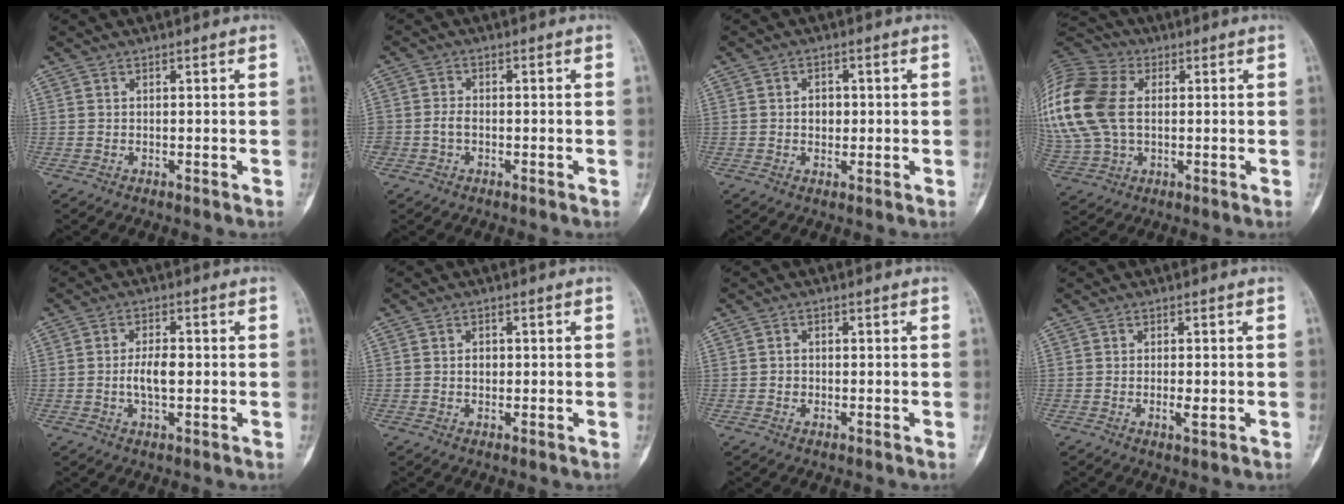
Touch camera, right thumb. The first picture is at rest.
{"total": 2.4, "force": [-0.7, 1.7, 1.4], "torque": [-0.022, 0.009, -0.014]}
{"total": 3.0, "force": [0.0, 2.4, 1.9], "torque": [-0.009, 0.004, 0.000]}
{"total": 23.8, "force": [3.3, 16.3, 17.0], "torque": [-0.425, 0.024, 0.068]}
{"total": 5.2, "force": [-0.4, 2.5, 4.5], "torque": [-0.083, 0.005, -0.008]}
{"total": 1.7, "force": [0.1, 1.3, 1.1], "torque": [-0.006, 0.003, 0.002]}
{"total": 1.6, "force": [-0.2, 1.4, 0.7], "torque": [-0.004, 0.005, -0.004]}
{"total": 2.6, "force": [-0.5, 1.0, 2.3], "torque": [-0.043, -0.003, -0.006]}